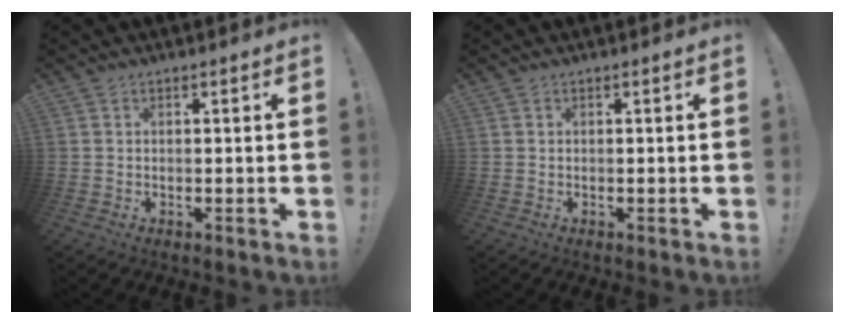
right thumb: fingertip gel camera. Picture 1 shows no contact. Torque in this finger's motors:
{"motor_torque": [0.00, 0.00, -0.01, 0.00, 0.00]}